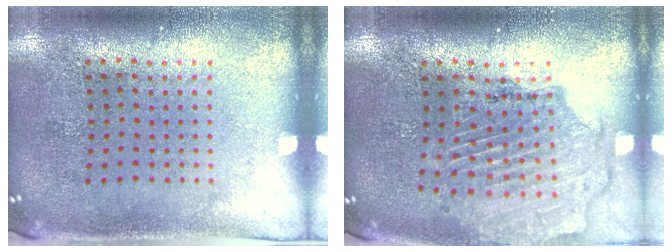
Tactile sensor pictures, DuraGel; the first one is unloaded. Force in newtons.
{"total": 1.6, "press": 1.5, "slide": 0.3}